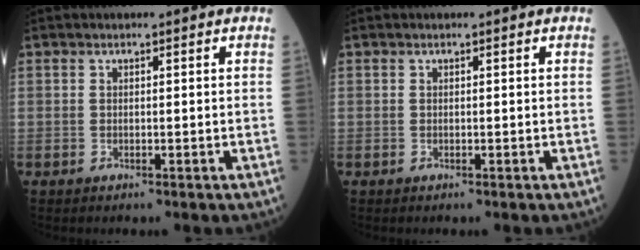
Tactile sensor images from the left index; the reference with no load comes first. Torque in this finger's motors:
{"motor_torque": [-0.06, -0.05, -0.05, -0.01]}